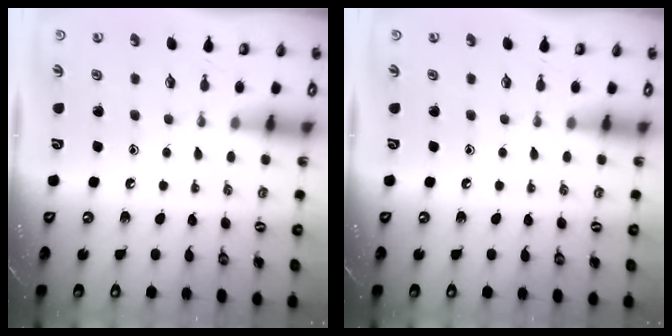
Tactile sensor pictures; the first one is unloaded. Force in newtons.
{"total": 0.0}